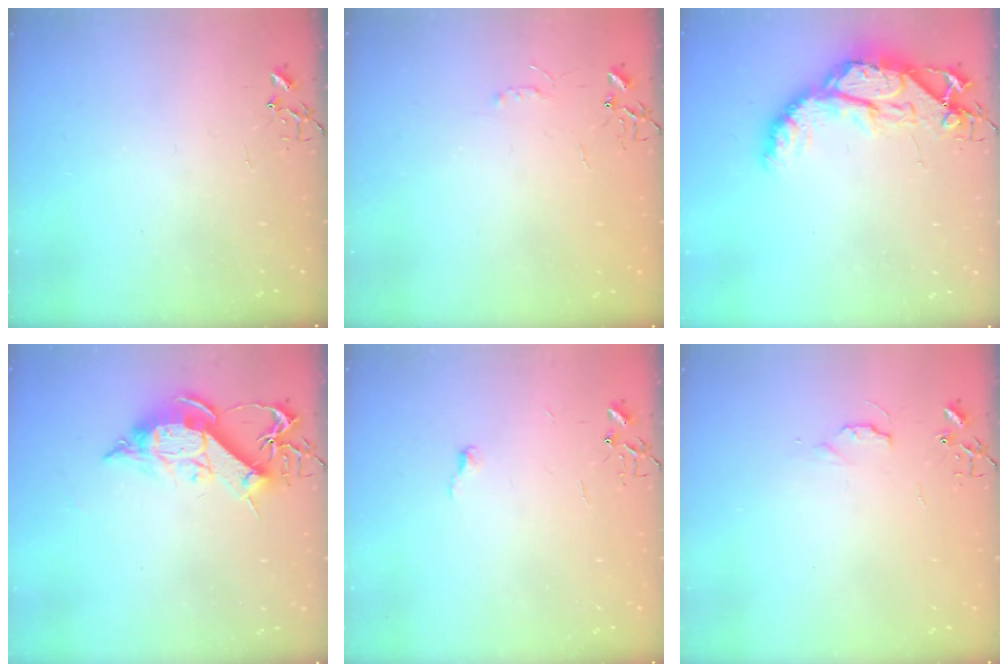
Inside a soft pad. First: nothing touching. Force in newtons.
{"total": 3.6, "press": 3.6, "slide": 0.6}
{"total": 15.7, "press": 15.6, "slide": 1.5}
{"total": 12.7, "press": 12.7, "slide": 1.2}
{"total": 3.2, "press": 3.2, "slide": 0.4}
{"total": 3.6, "press": 3.6, "slide": 0.4}